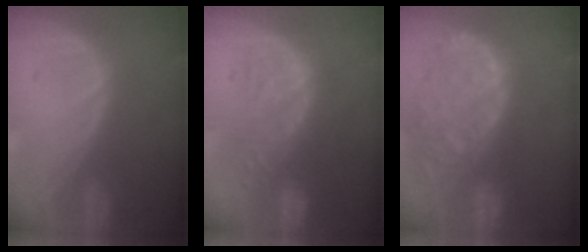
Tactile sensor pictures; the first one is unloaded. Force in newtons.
{"total": 9.9, "press": 9.3, "slide": 3.4}
{"total": 13.6, "press": 11.2, "slide": 7.7}